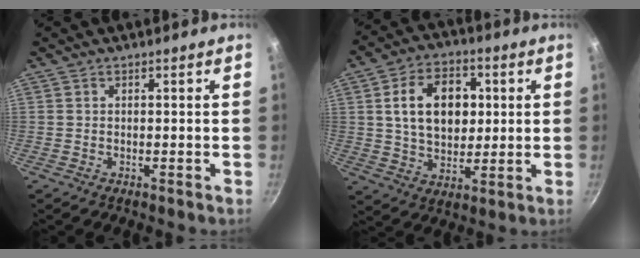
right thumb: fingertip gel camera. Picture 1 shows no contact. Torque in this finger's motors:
{"motor_torque": [-0.59, 1.54, 0.71, -0.30, 0.12]}